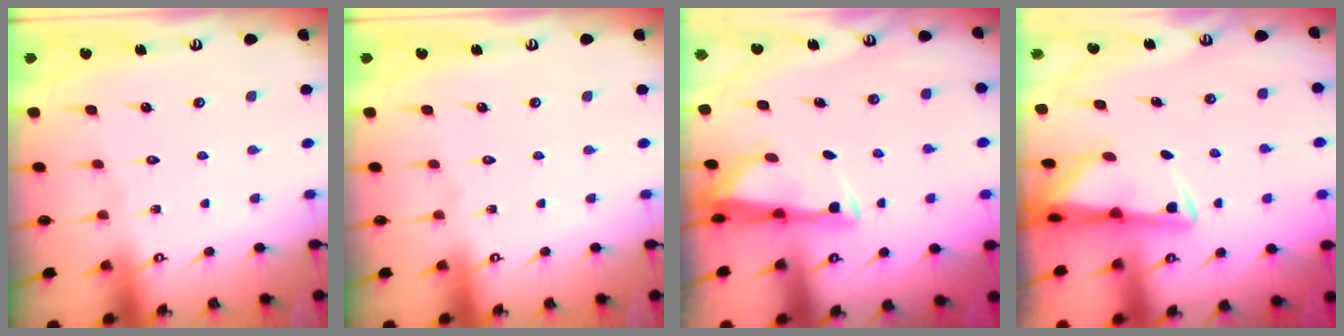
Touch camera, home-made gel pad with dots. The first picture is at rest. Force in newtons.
{"total": 0.0}
{"total": 3.2, "press": 3.1, "slide": 0.9}
{"total": 2.9, "press": 2.9, "slide": 0.4}